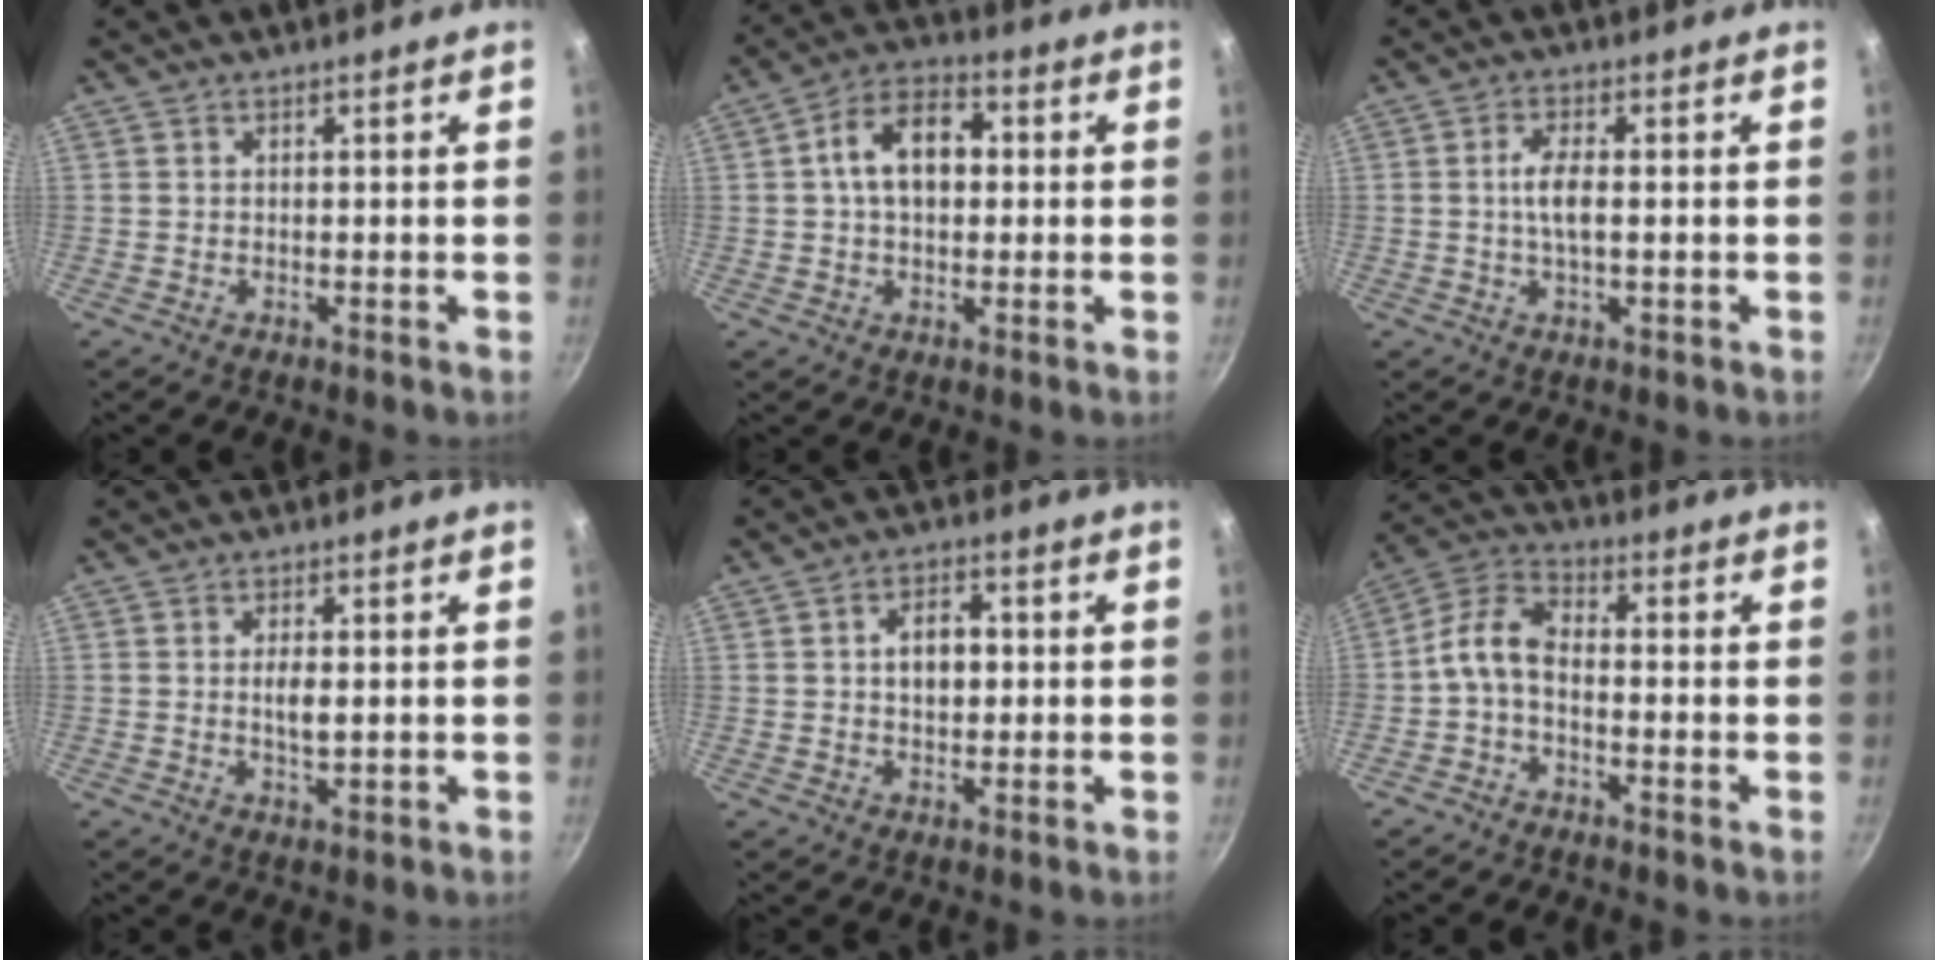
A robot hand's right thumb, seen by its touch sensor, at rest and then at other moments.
{"total": 10.8, "force": [1.3, 7.0, 8.1], "torque": [-0.104, 0.025, 0.008]}
{"total": 4.7, "force": [0.0, 1.7, 4.4], "torque": [-0.094, 0.006, -0.004]}
{"total": 3.1, "force": [0.2, 1.1, 2.8], "torque": [-0.053, -0.002, 0.002]}
{"total": 5.8, "force": [0.5, 3.7, 4.4], "torque": [-0.049, 0.012, 0.005]}
{"total": 7.2, "force": [-1.9, 3.9, 5.7], "torque": [-0.124, 0.037, -0.052]}